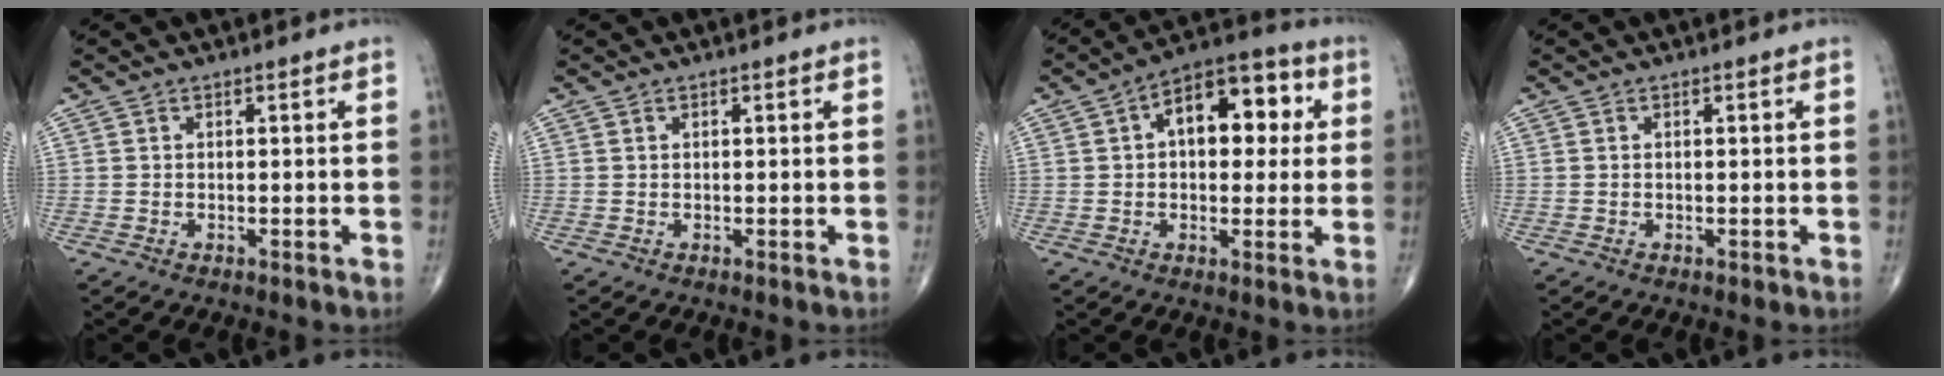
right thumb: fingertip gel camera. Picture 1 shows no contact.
{"total": 0.0}
{"total": 13.9, "force": [2.9, 8.0, 11.0], "torque": [-0.120, 0.026, 0.034]}
{"total": 0.0}